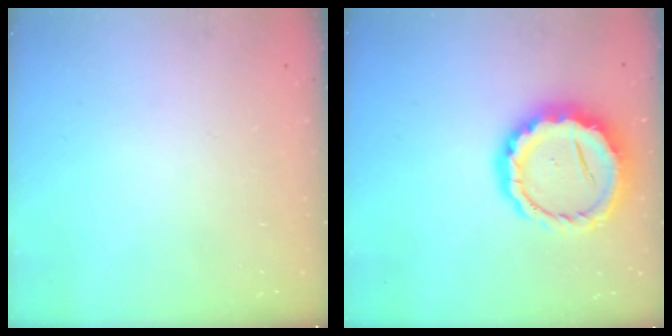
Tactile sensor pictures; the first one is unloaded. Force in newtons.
{"total": 13.9, "press": 13.6, "slide": 2.5}